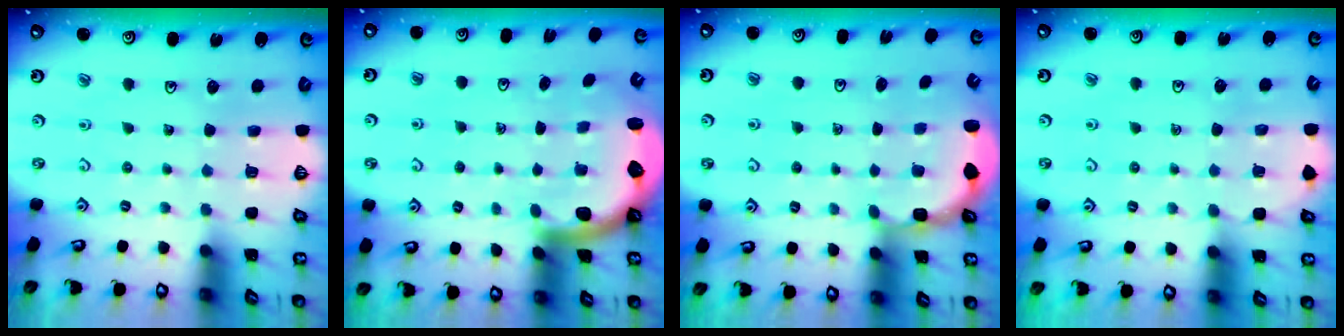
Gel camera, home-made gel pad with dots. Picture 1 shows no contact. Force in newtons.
{"total": 3.0, "press": 2.9, "slide": 0.4}
{"total": 3.1, "press": 2.5, "slide": 1.9}
{"total": 4.3, "press": 4.3, "slide": 0.4}